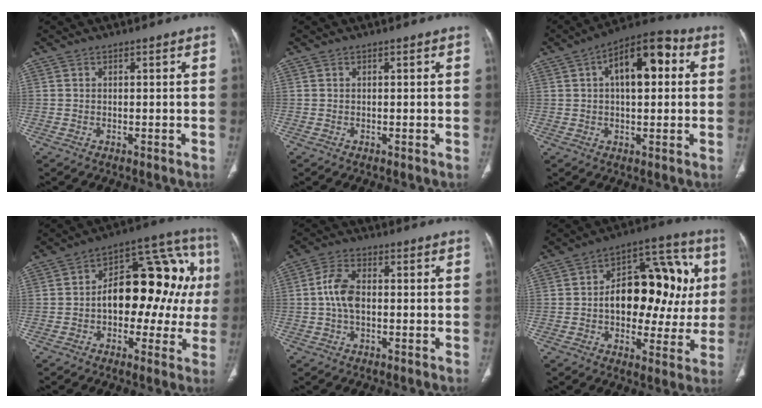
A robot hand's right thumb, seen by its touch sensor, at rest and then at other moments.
{"total": 0.0}
{"total": 12.9, "force": [3.0, 6.3, 10.9], "torque": [-0.147, 0.027, 0.037]}
{"total": 21.0, "force": [0.8, 11.8, 17.3], "torque": [-0.198, 0.051, 0.004]}
{"total": 6.0, "force": [-0.2, 3.3, 4.9], "torque": [-0.101, 0.013, -0.009]}
{"total": 20.6, "force": [1.6, 12.4, 16.5], "torque": [-0.180, 0.034, 0.023]}